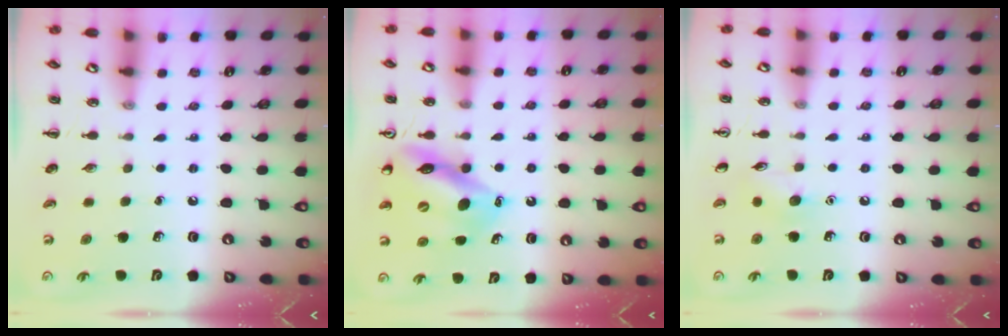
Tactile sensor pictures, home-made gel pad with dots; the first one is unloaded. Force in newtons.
{"total": 12.4, "press": 11.8, "slide": 3.7}
{"total": 5.9, "press": 5.7, "slide": 1.5}